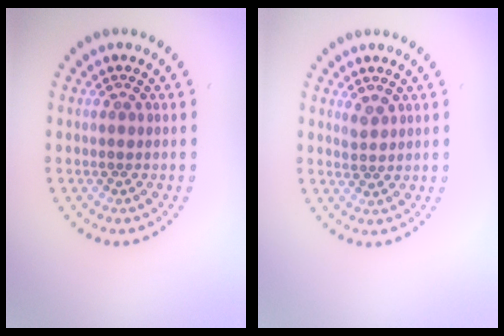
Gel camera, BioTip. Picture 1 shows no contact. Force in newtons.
{"total": 1.2, "press": 1.0, "slide": 0.7}